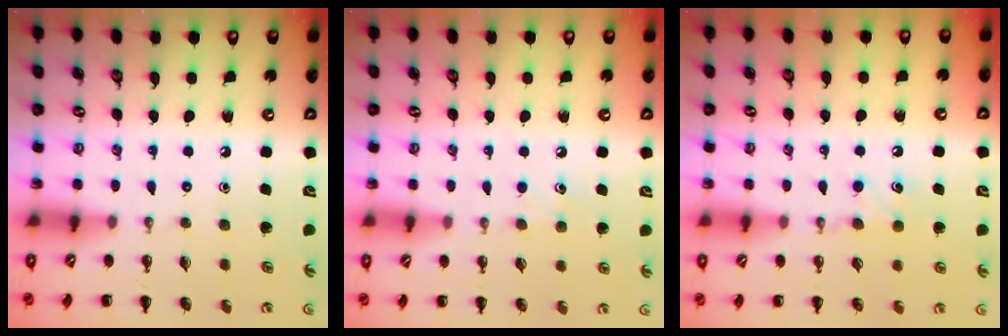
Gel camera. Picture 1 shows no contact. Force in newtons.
{"total": 3.9, "press": 3.7, "slide": 1.3}
{"total": 6.1, "press": 5.9, "slide": 1.7}